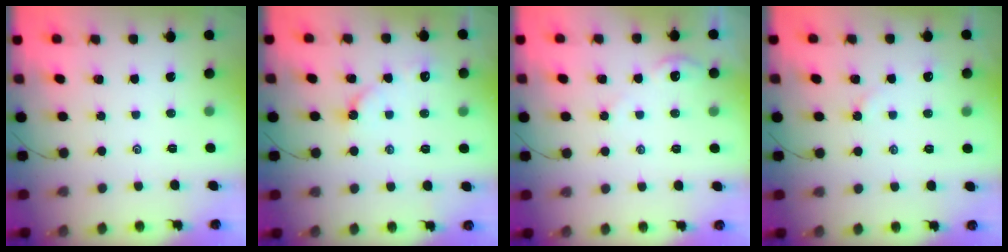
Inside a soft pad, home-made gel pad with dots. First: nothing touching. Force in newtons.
{"total": 4.3, "press": 4.3, "slide": 0.6}
{"total": 2.4, "press": 2.4, "slide": 0.4}
{"total": 2.7, "press": 2.7, "slide": 0.3}